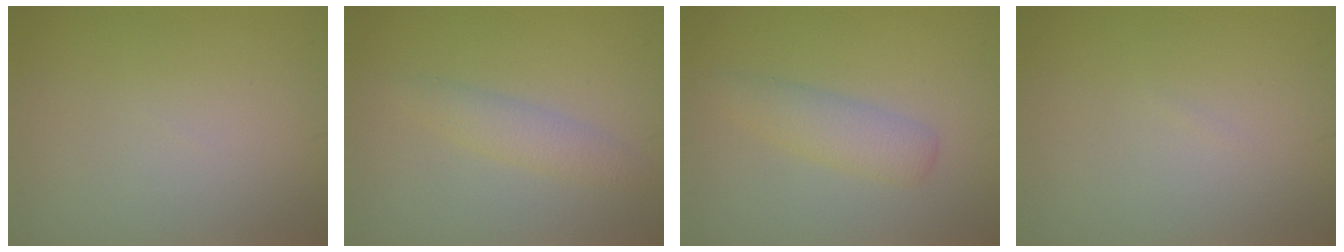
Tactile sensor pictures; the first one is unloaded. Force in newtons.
{"total": 2.1, "press": 2.1, "slide": 0.1}
{"total": 2.6, "press": 2.6, "slide": 0.0}
{"total": 0.0}